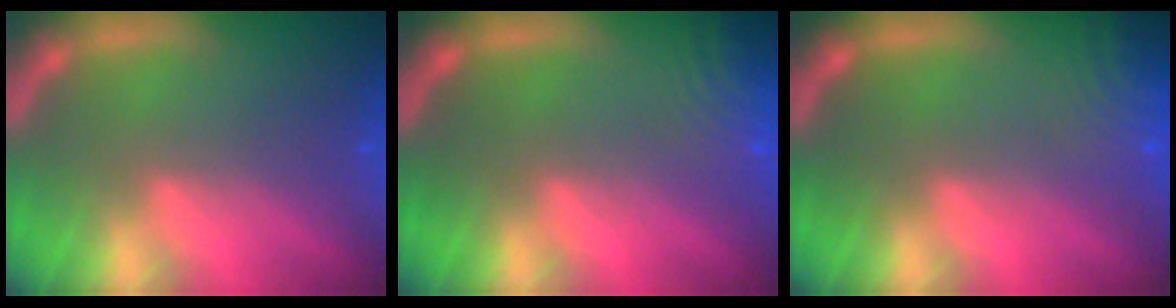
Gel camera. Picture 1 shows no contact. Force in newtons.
{"total": 6.1}
{"total": 6.5}